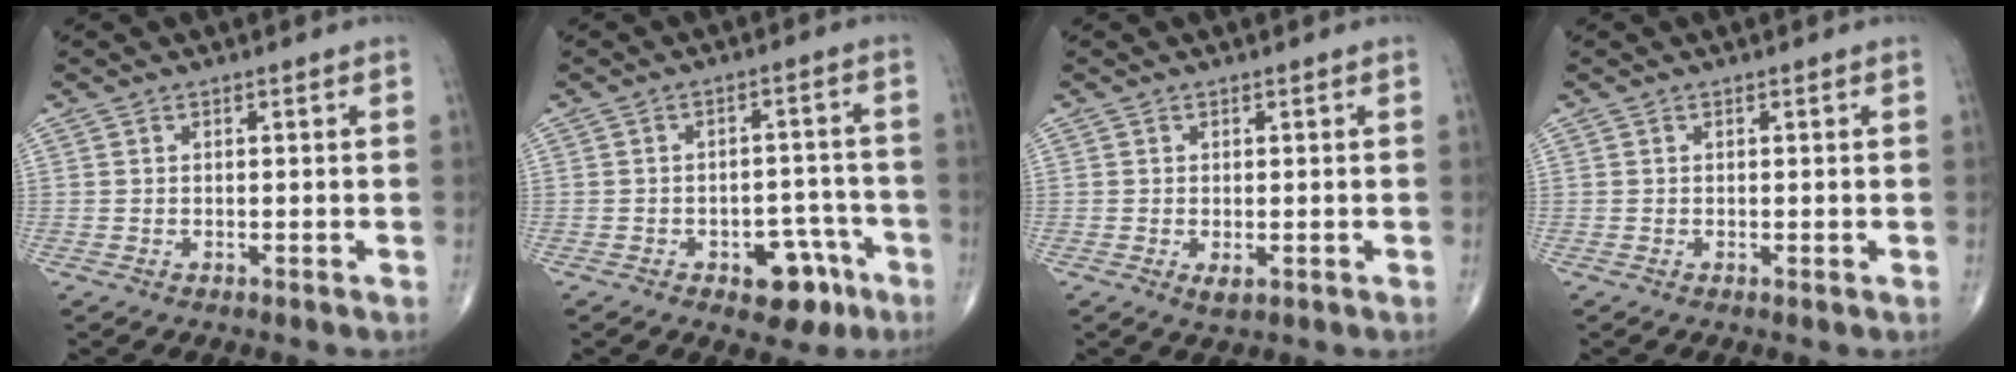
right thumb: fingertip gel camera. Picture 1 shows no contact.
{"total": 8.3, "force": [-4.4, 4.8, 5.2], "torque": [-0.034, 0.039, -0.053]}
{"total": 1.7, "force": [-0.5, 0.8, 1.5], "torque": [-0.023, -0.004, -0.004]}
{"total": 0.0}